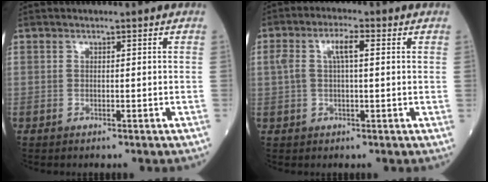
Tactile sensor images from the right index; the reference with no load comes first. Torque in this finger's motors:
{"motor_torque": [0.17, 0.04, 0.10, 0.06]}